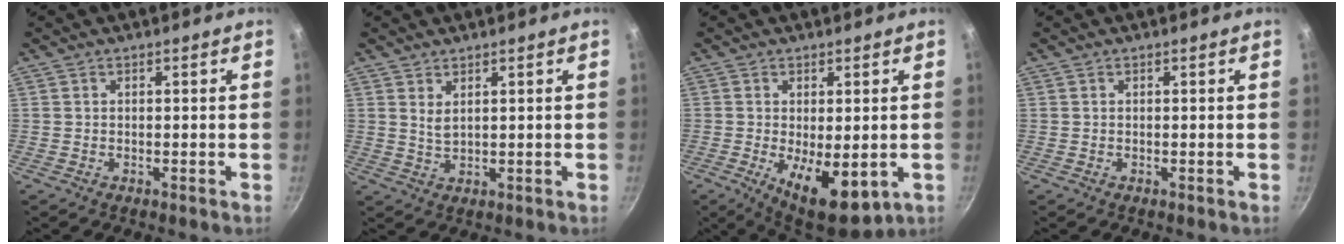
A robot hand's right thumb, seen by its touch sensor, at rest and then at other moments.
{"total": 2.5, "force": [1.4, 1.1, 1.8], "torque": [-0.033, -0.013, 0.028]}
{"total": 10.8, "force": [-2.3, 4.7, 9.5], "torque": [-0.130, -0.013, -0.019]}
{"total": 0.0}